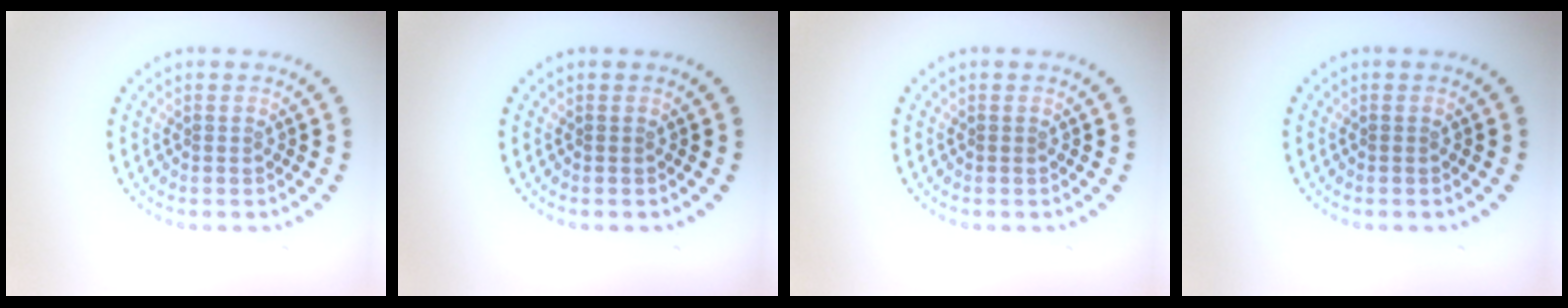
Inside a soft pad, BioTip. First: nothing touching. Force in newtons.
{"total": 0.0}
{"total": 0.0}
{"total": 0.0}